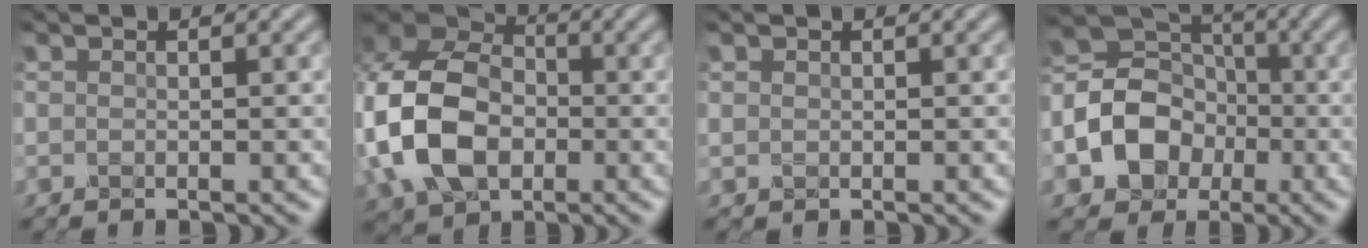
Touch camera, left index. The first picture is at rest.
{"total": 12.3, "force": [-1.9, 9.0, 8.3], "torque": [-0.217, -0.012, -0.041]}
{"total": 0.8, "force": [0.4, 0.6, 0.1], "torque": [0.003, 0.004, 0.001]}
{"total": 7.8, "force": [-2.1, 6.5, 3.9], "torque": [-0.066, 0.000, -0.057]}